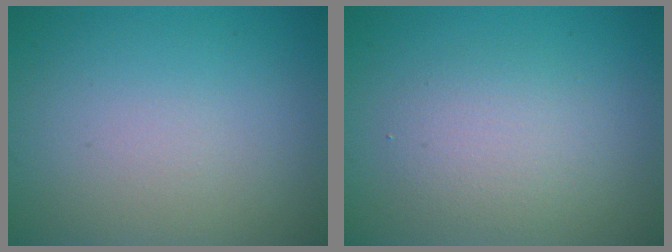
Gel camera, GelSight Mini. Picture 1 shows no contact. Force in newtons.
{"total": 2.6, "press": 2.6, "slide": 0.3}